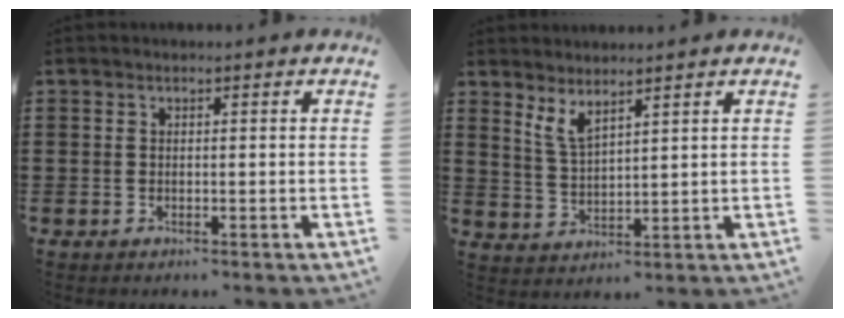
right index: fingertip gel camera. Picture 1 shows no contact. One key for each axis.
{"total": 3.6, "fx": 2.7, "fy": 0.8, "fz": 2.2, "tx": -0.050, "ty": 0.000, "tz": 0.050}